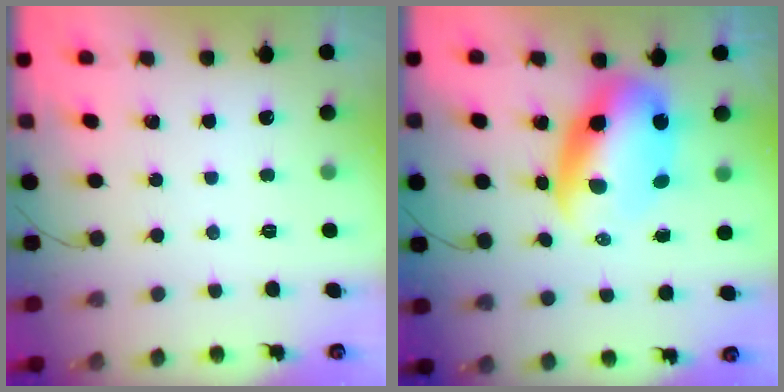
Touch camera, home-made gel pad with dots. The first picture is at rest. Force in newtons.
{"total": 11.1, "press": 10.7, "slide": 2.6}